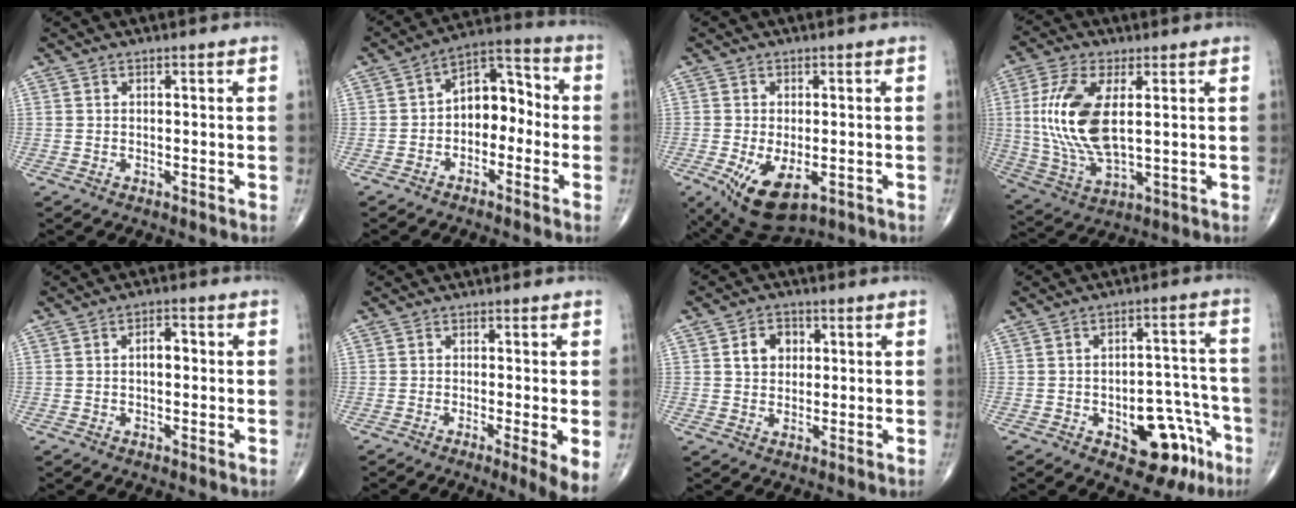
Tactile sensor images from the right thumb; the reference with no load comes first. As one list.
[{"total": 9.3, "force": [-1.4, 6.2, 6.8], "torque": [-0.065, 0.043, -0.042]}, {"total": 9.9, "force": [-3.5, 4.9, 7.8], "torque": [-0.132, -0.013, -0.045]}, {"total": 15.2, "force": [2.2, 6.8, 13.4], "torque": [-0.289, -0.011, 0.050]}, {"total": 3.3, "force": [0.2, 1.9, 2.7], "torque": [-0.033, 0.010, -0.002]}, {"total": 5.0, "force": [-1.1, 0.3, 4.8], "torque": [-0.081, -0.018, -0.023]}, {"total": 5.2, "force": [1.4, 4.1, 2.9], "torque": [-0.026, 0.002, 0.021]}, {"total": 12.8, "force": [-5.9, 6.9, 9.0], "torque": [-0.072, 0.051, -0.070]}]